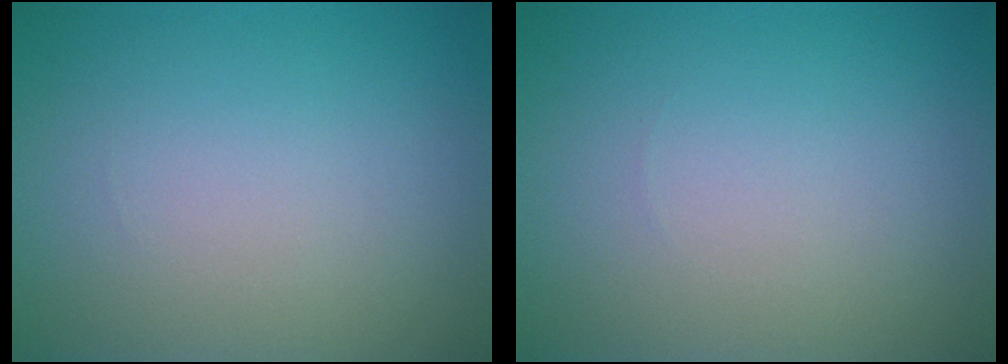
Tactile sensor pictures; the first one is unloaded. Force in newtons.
{"total": 0.0}